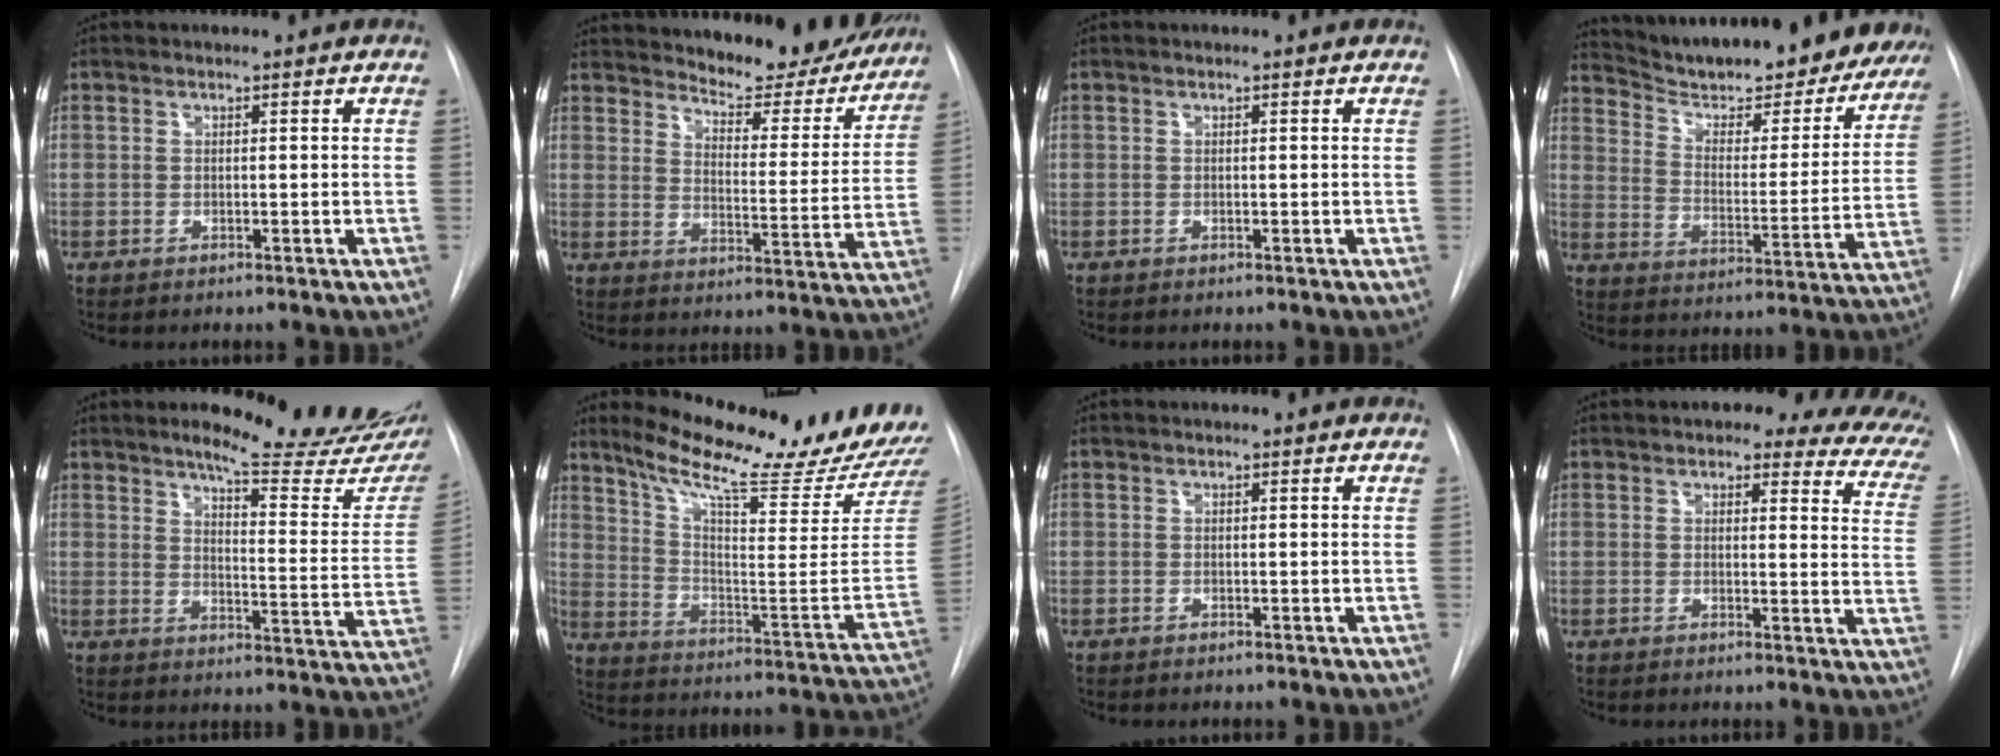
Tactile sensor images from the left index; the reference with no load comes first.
{"total": 20.7, "force": [18.9, 5.3, 6.4], "torque": [-0.079, -0.049, 0.233]}
{"total": 0.0}
{"total": 27.6, "force": [24.9, 5.8, 10.4], "torque": [-0.163, -0.050, 0.327]}
{"total": 19.8, "force": [16.9, 2.4, 10.0], "torque": [-0.126, -0.074, 0.199]}
{"total": 23.2, "force": [20.7, 0.0, 10.6], "torque": [-0.171, -0.098, 0.292]}
{"total": 0.0}
{"total": 14.5, "force": [11.1, 4.6, 8.2], "torque": [-0.069, -0.009, 0.099]}